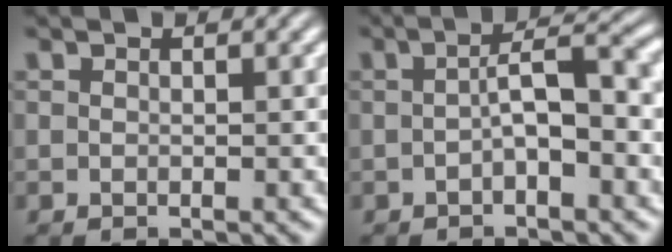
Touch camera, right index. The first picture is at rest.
{"total": 2.9, "force": [-0.6, -0.5, 2.8], "torque": [-0.031, 0.009, -0.011]}